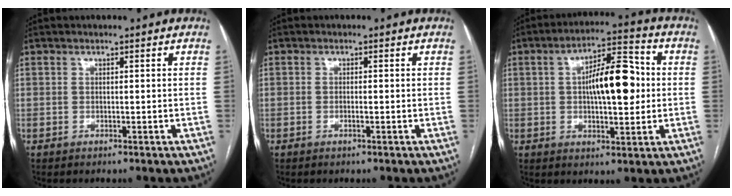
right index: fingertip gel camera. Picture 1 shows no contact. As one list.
[{"total": 0.7, "force": [-0.3, 0.0, 0.7], "torque": [-0.014, 0.000, -0.004]}, {"total": 11.5, "force": [0.8, 3.7, 10.9], "torque": [-0.177, 0.026, 0.014]}]